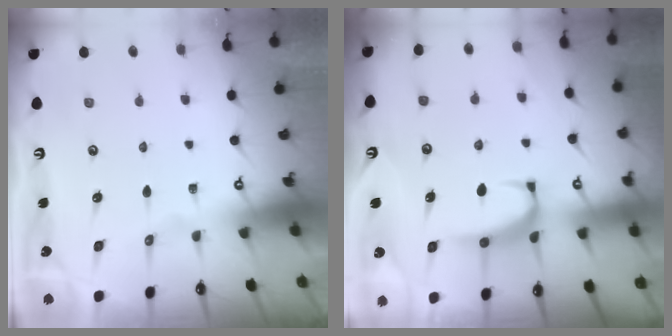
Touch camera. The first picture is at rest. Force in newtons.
{"total": 2.9, "press": 2.8, "slide": 1.0}